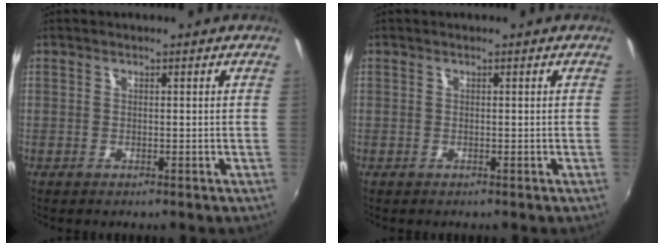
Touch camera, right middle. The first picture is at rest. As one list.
[{"total": 0.0}]